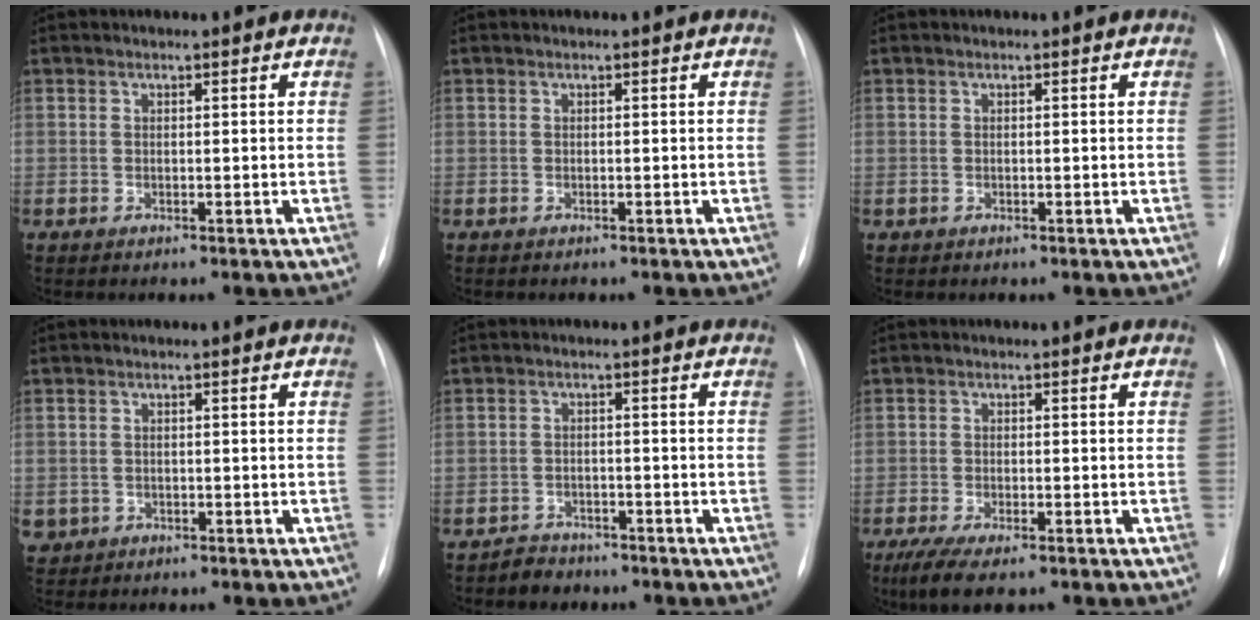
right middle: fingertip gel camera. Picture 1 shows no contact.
{"total": 0.0}
{"total": 0.0}
{"total": 2.5, "force": [-1.0, 2.3, 0.3], "torque": [-0.005, 0.002, -0.012]}
{"total": 3.0, "force": [-2.5, 1.7, -0.4], "torque": [0.000, 0.006, -0.040]}
{"total": 6.5, "force": [-4.5, 1.7, 4.4], "torque": [-0.078, -0.018, -0.071]}